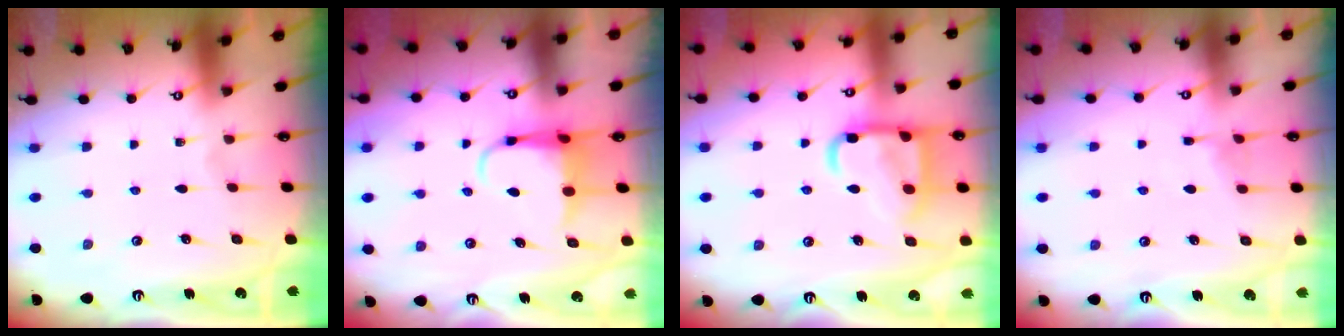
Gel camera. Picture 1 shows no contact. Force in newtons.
{"total": 5.9, "press": 5.9, "slide": 0.6}
{"total": 16.5, "press": 16.4, "slide": 1.5}
{"total": 4.8, "press": 4.7, "slide": 0.5}